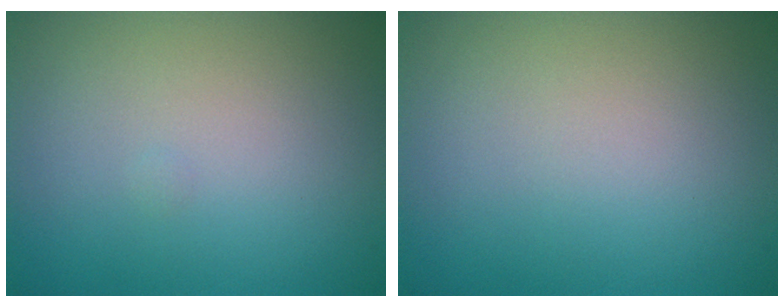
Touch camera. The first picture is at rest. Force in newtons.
{"total": 0.0}